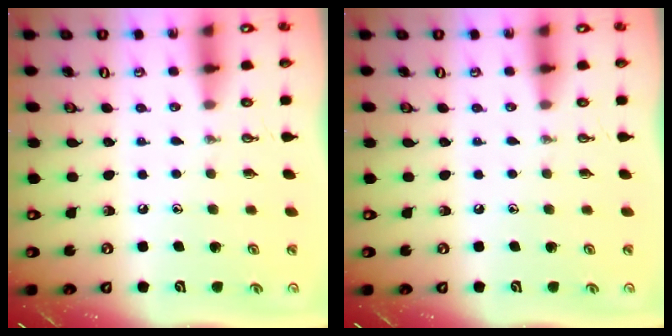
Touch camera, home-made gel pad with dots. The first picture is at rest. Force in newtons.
{"total": 0.0}